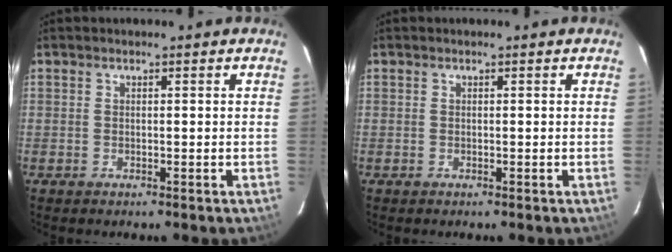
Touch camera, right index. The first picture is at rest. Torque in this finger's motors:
{"motor_torque": [0.03, 0.01, 0.00, 0.00]}